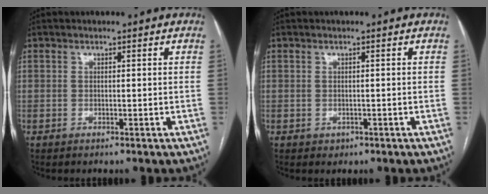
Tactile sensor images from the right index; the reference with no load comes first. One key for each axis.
{"total": 0.8, "fx": -0.2, "fy": 0.7, "fz": 0.3, "tx": -0.005, "ty": 0.000, "tz": 0.001}